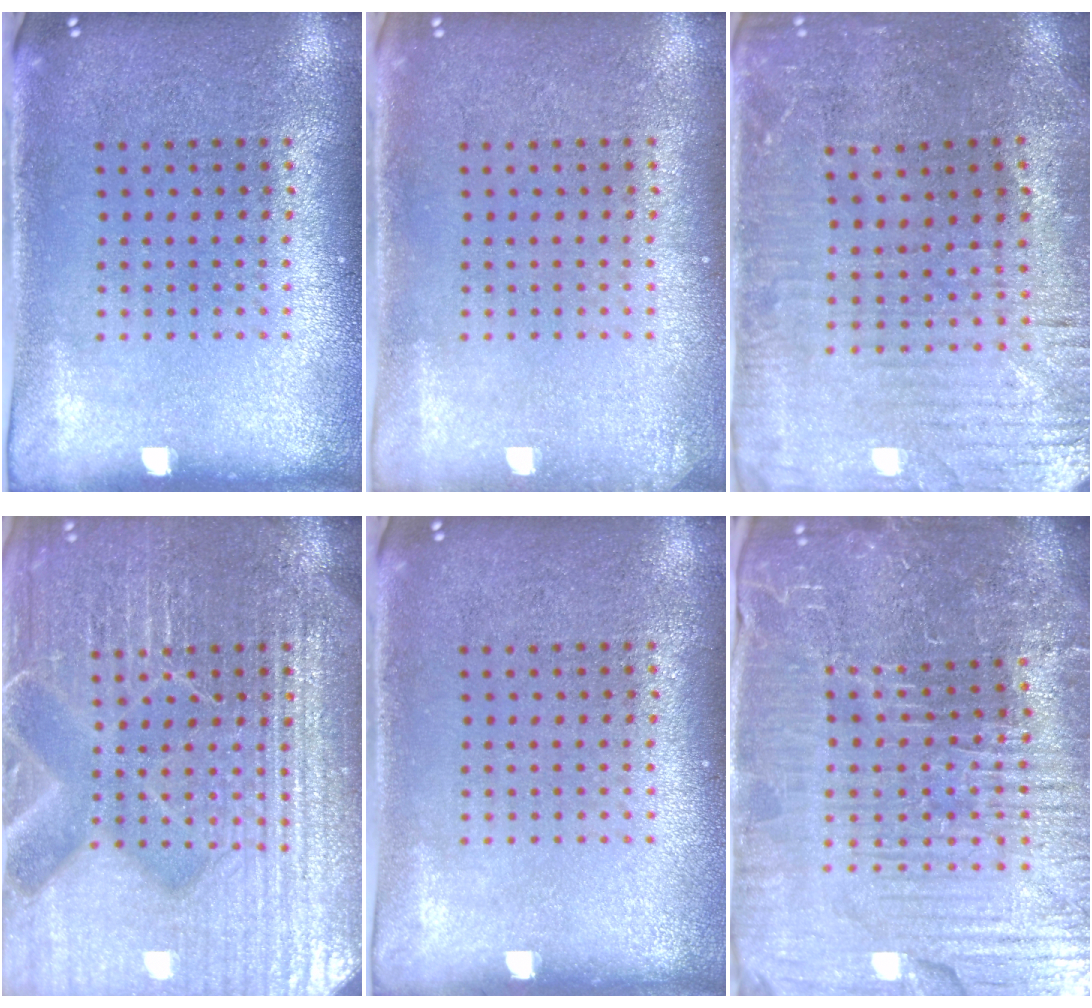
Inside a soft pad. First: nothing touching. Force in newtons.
{"total": 0.6, "press": 0.6, "slide": 0.0}
{"total": 1.4, "press": 1.3, "slide": 0.5}
{"total": 7.4, "press": 7.3, "slide": 0.9}
{"total": 0.0}
{"total": 6.8, "press": 6.1, "slide": 3.0}